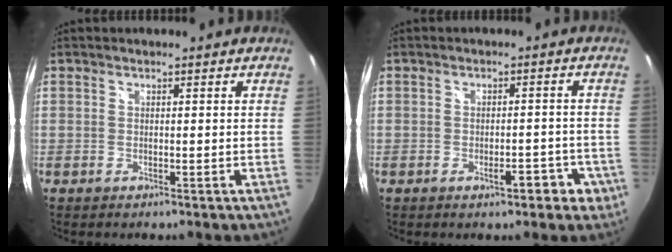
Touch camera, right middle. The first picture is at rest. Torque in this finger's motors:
{"motor_torque": [0.13, -0.18, 0.18, 0.00]}